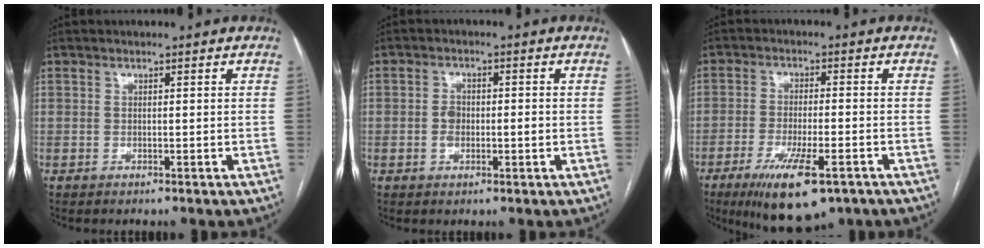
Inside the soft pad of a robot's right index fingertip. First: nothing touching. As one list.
[{"total": 3.2, "force": [-0.5, 2.0, 2.5], "torque": [-0.047, 0.008, -0.008]}, {"total": 11.7, "force": [-6.8, 2.9, 9.1], "torque": [-0.161, -0.025, -0.104]}]